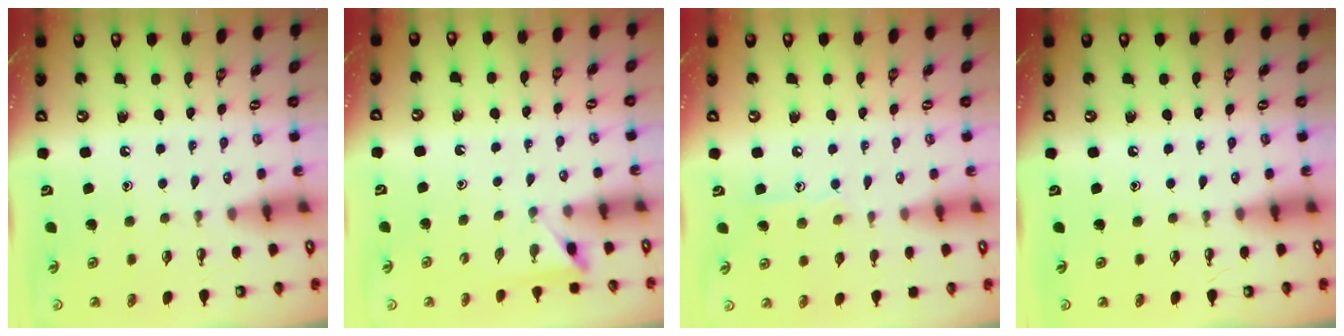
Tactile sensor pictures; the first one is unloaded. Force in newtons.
{"total": 2.5, "press": 2.4, "slide": 0.3}
{"total": 7.4, "press": 7.4, "slide": 0.2}
{"total": 0.0}